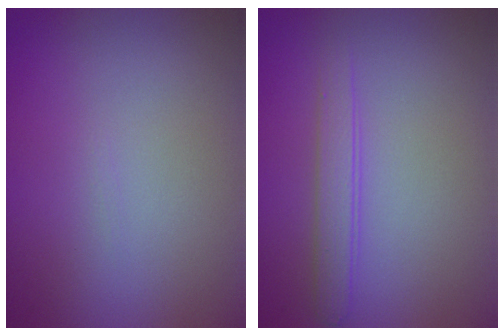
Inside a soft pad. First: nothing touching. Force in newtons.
{"total": 1.8, "press": 1.8, "slide": 0.1}